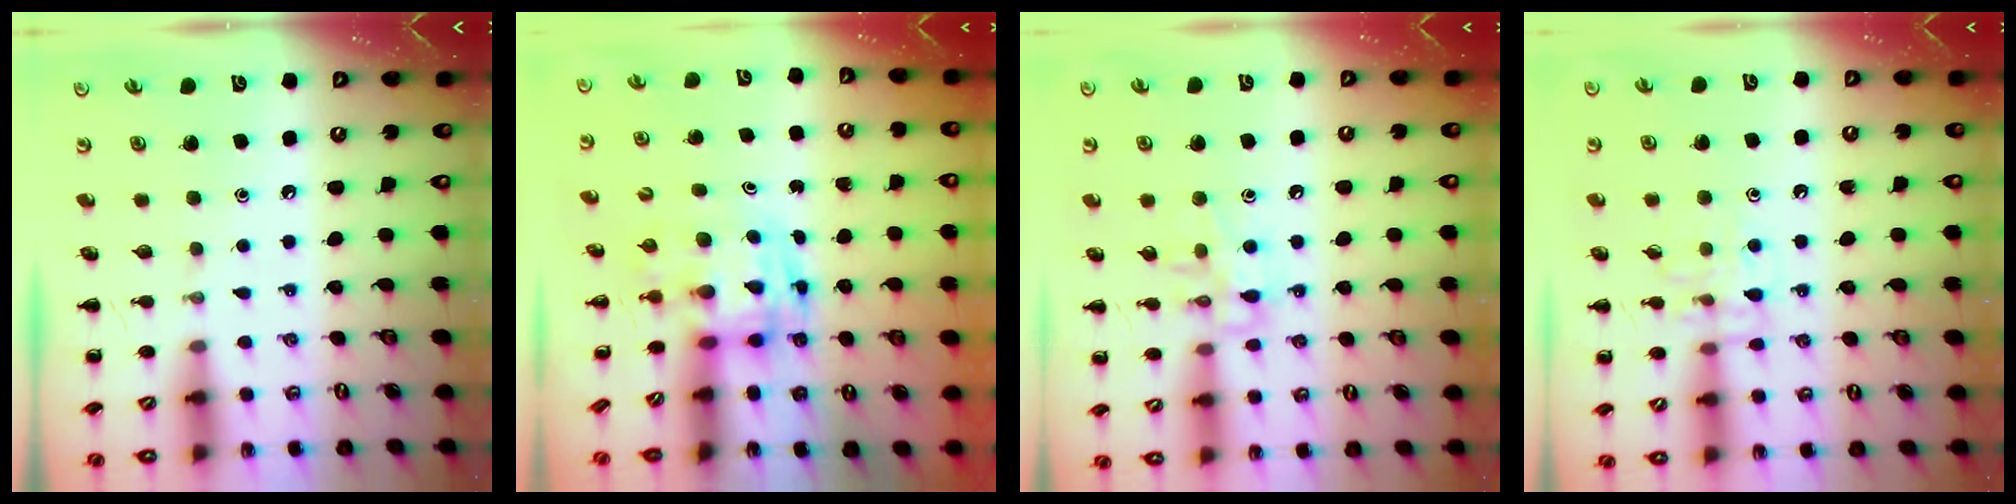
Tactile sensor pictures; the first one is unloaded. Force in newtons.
{"total": 3.6, "press": 3.5, "slide": 0.6}
{"total": 9.4, "press": 9.4, "slide": 0.3}
{"total": 8.1, "press": 8.1, "slide": 0.4}